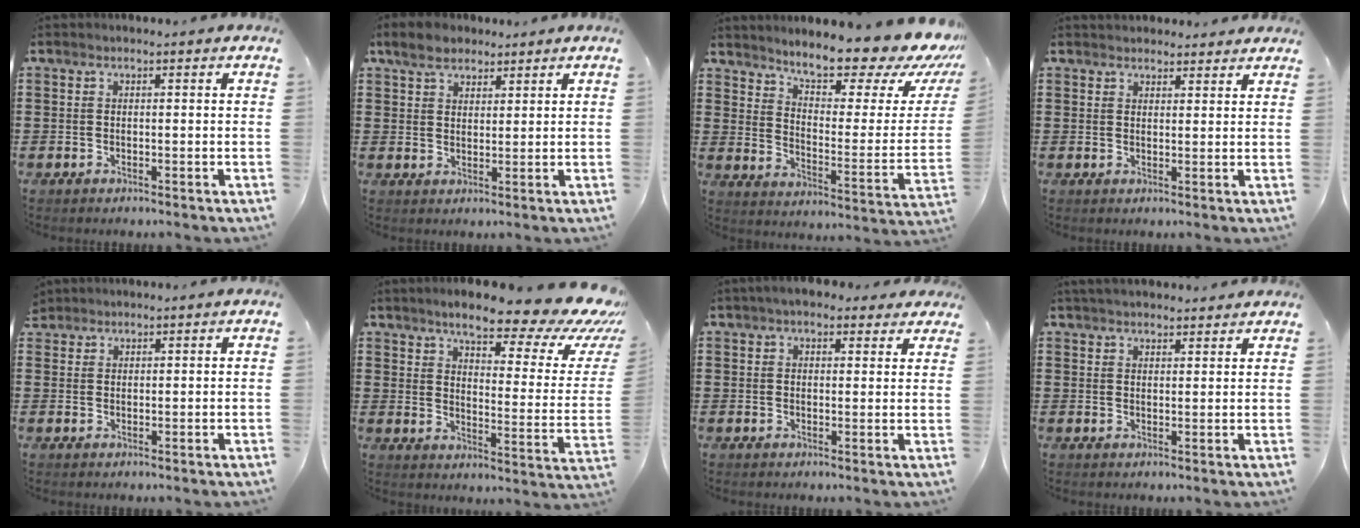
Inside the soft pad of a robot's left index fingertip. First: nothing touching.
{"total": 4.8, "force": [3.4, 2.8, 1.9], "torque": [-0.043, 0.006, 0.062]}
{"total": 11.0, "force": [9.4, 1.9, 5.4], "torque": [-0.102, -0.073, 0.155]}
{"total": 2.3, "force": [2.3, 0.5, -0.1], "torque": [-0.003, -0.004, 0.044]}
{"total": 1.5, "force": [1.4, 0.6, 0.0], "torque": [-0.004, 0.002, 0.029]}
{"total": 11.3, "force": [8.8, 1.8, 6.9], "torque": [-0.119, -0.066, 0.140]}
{"total": 4.2, "force": [3.4, 1.5, 1.8], "torque": [-0.046, 0.001, 0.064]}
{"total": 3.0, "force": [2.9, 0.4, 0.6], "torque": [-0.017, -0.002, 0.057]}